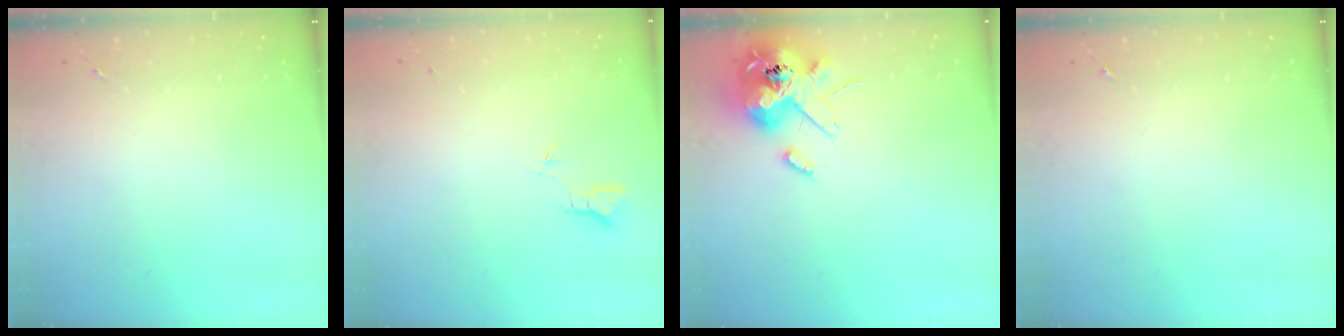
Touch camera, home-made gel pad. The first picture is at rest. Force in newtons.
{"total": 1.9, "press": 1.9, "slide": 0.1}
{"total": 14.9, "press": 14.7, "slide": 2.6}
{"total": 0.0}